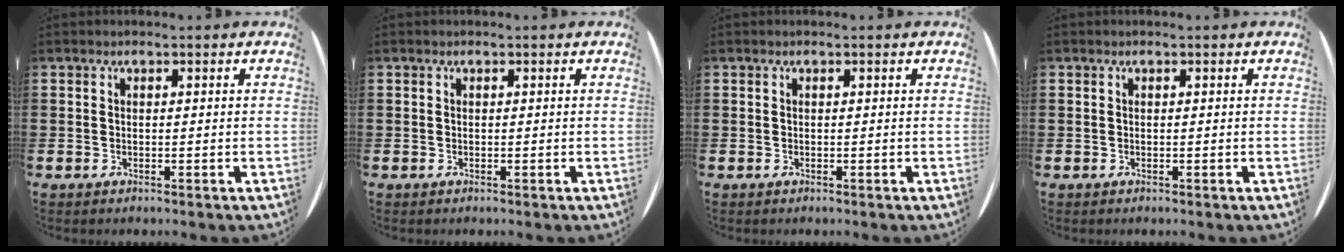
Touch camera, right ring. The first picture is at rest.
{"total": 0.0}
{"total": 0.0}
{"total": 0.0}